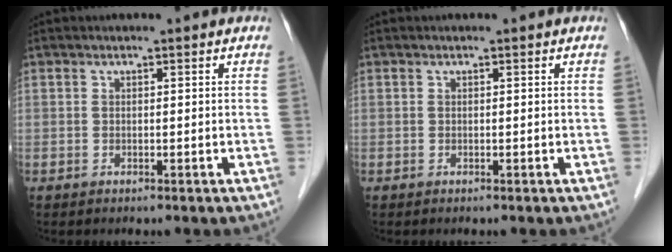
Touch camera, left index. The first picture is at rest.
{"total": 0.0}